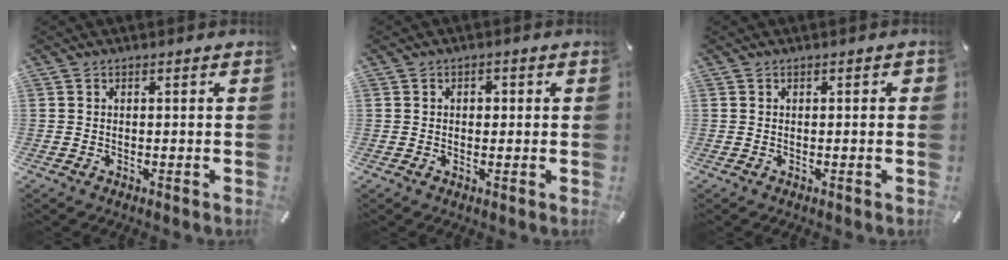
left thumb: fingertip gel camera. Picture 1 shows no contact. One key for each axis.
{"total": 1.7, "fx": -0.1, "fy": 1.4, "fz": 1.0, "tx": -0.012, "ty": 0.004, "tz": -0.007}
{"total": 0.7, "fx": -0.2, "fy": 0.3, "fz": 0.6, "tx": -0.009, "ty": 0.002, "tz": -0.004}